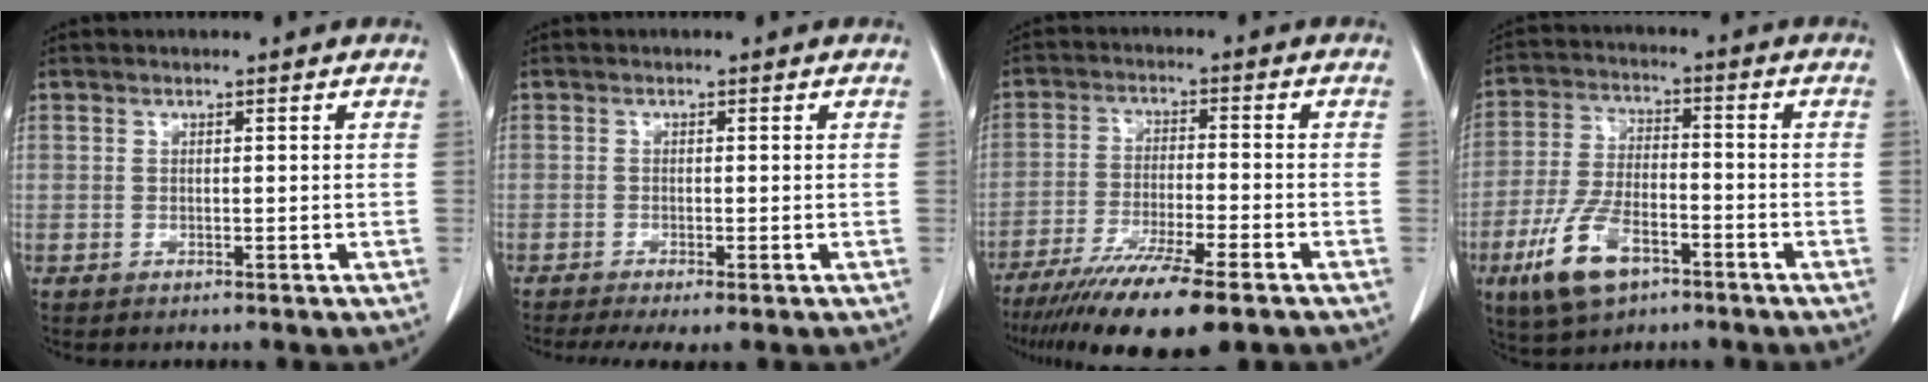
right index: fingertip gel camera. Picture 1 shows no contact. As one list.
[{"total": 4.7, "force": [-3.3, 0.8, 3.3], "torque": [-0.053, -0.014, -0.053]}, {"total": 14.5, "force": [-10.5, 1.2, 9.9], "torque": [-0.174, -0.038, -0.173]}, {"total": 11.2, "force": [-6.0, 4.8, 8.1], "torque": [-0.179, -0.003, -0.109]}]